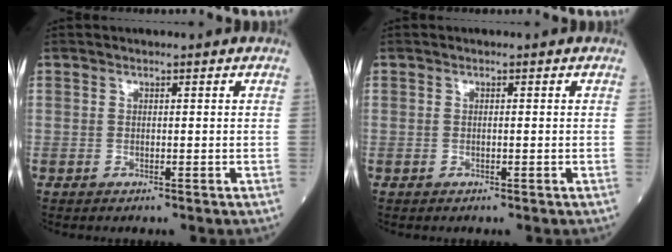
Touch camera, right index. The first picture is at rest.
{"total": 0.0}